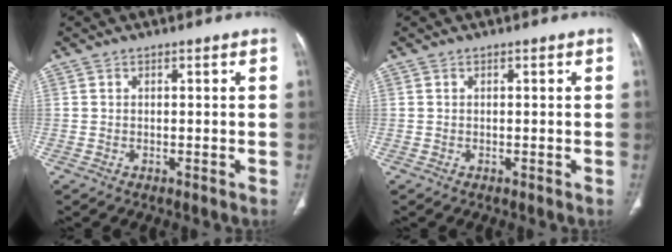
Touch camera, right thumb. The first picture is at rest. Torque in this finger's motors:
{"motor_torque": [-0.34, -0.01, -0.04, -0.37, 0.02]}